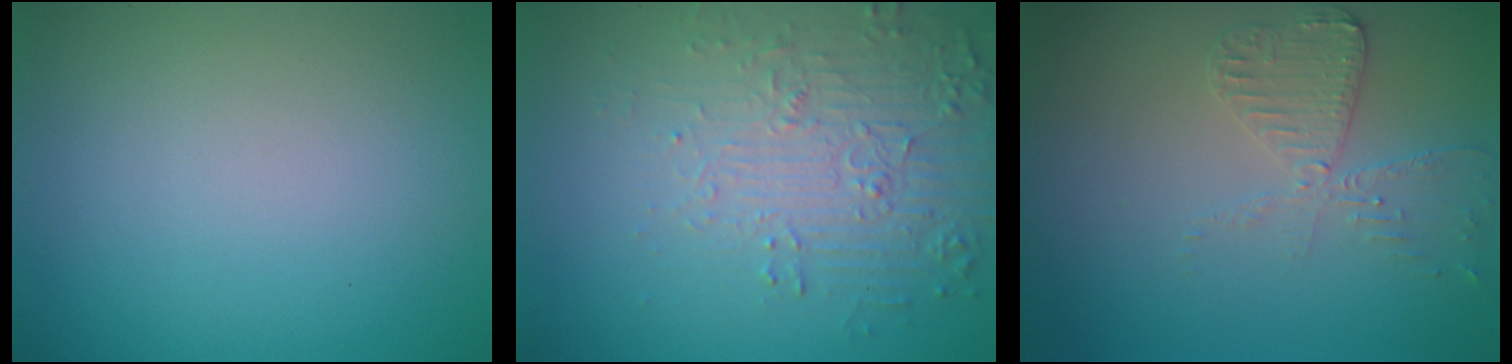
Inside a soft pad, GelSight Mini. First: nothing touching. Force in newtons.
{"total": 6.0, "press": 3.8, "slide": 4.6}
{"total": 2.9, "press": 2.8, "slide": 0.6}